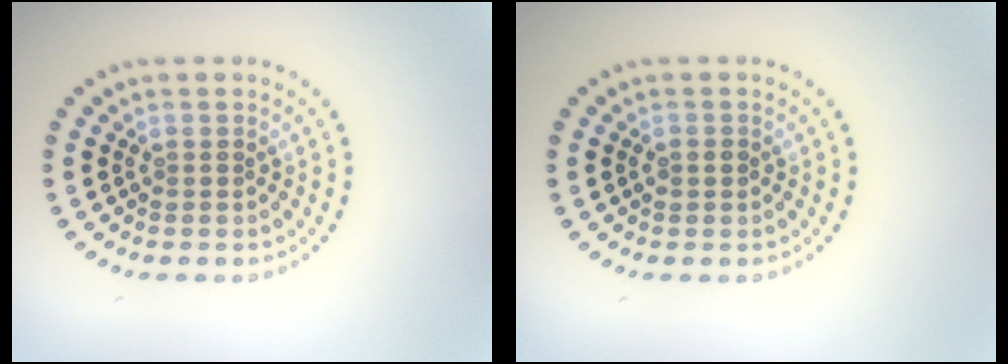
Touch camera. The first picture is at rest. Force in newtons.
{"total": 1.1, "press": 1.1, "slide": 0.1}